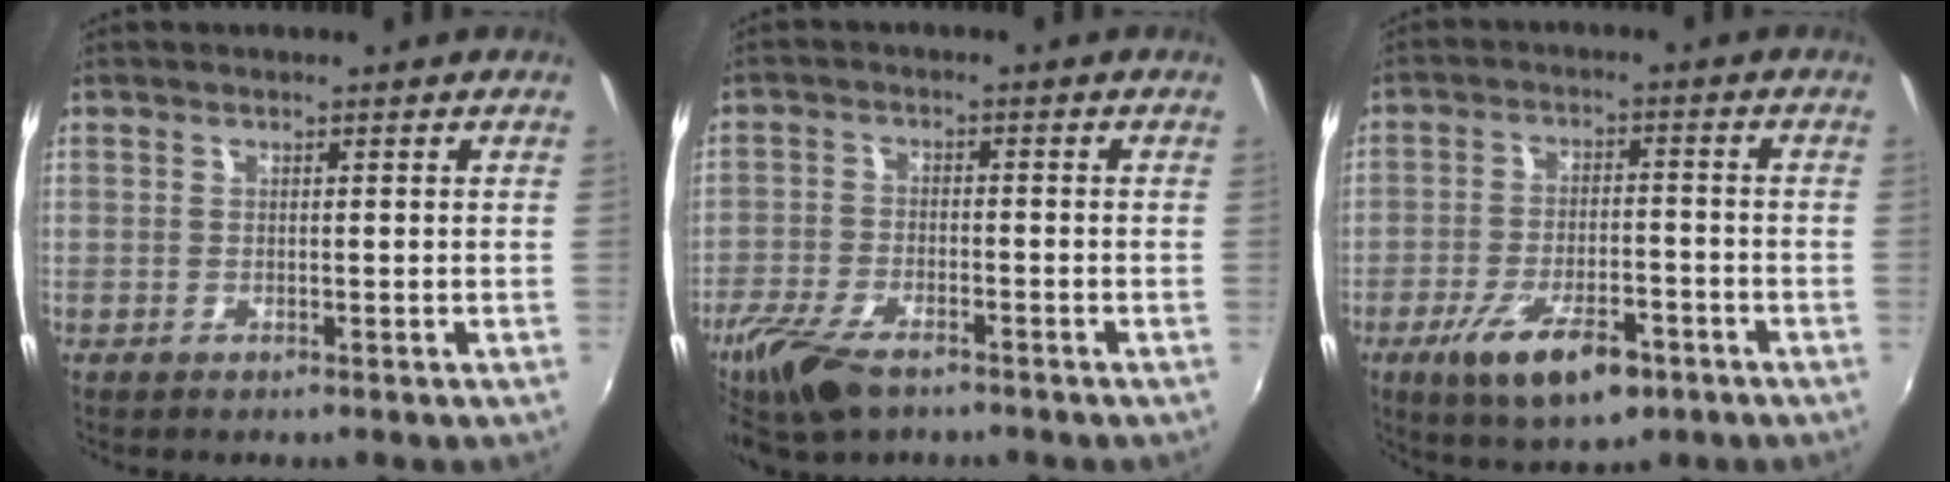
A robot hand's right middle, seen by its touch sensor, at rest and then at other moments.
{"total": 9.9, "force": [-7.0, 3.9, 5.7], "torque": [-0.148, -0.024, -0.135]}
{"total": 12.1, "force": [-6.8, 4.6, 8.8], "torque": [-0.178, -0.022, -0.110]}